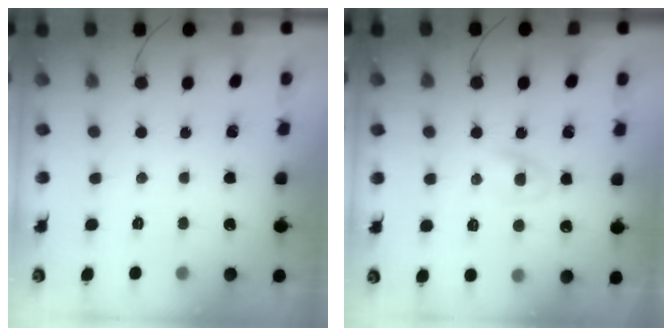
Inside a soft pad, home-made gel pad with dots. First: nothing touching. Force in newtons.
{"total": 1.8, "press": 1.5, "slide": 0.9}